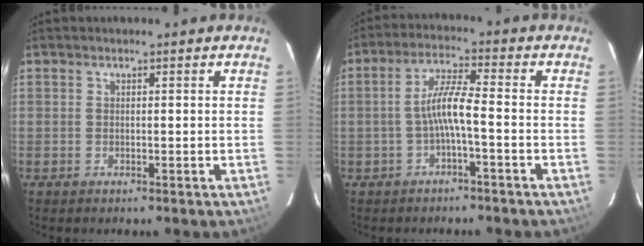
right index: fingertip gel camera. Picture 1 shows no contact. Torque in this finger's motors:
{"motor_torque": [1.04, -0.27, 0.60, 0.15]}